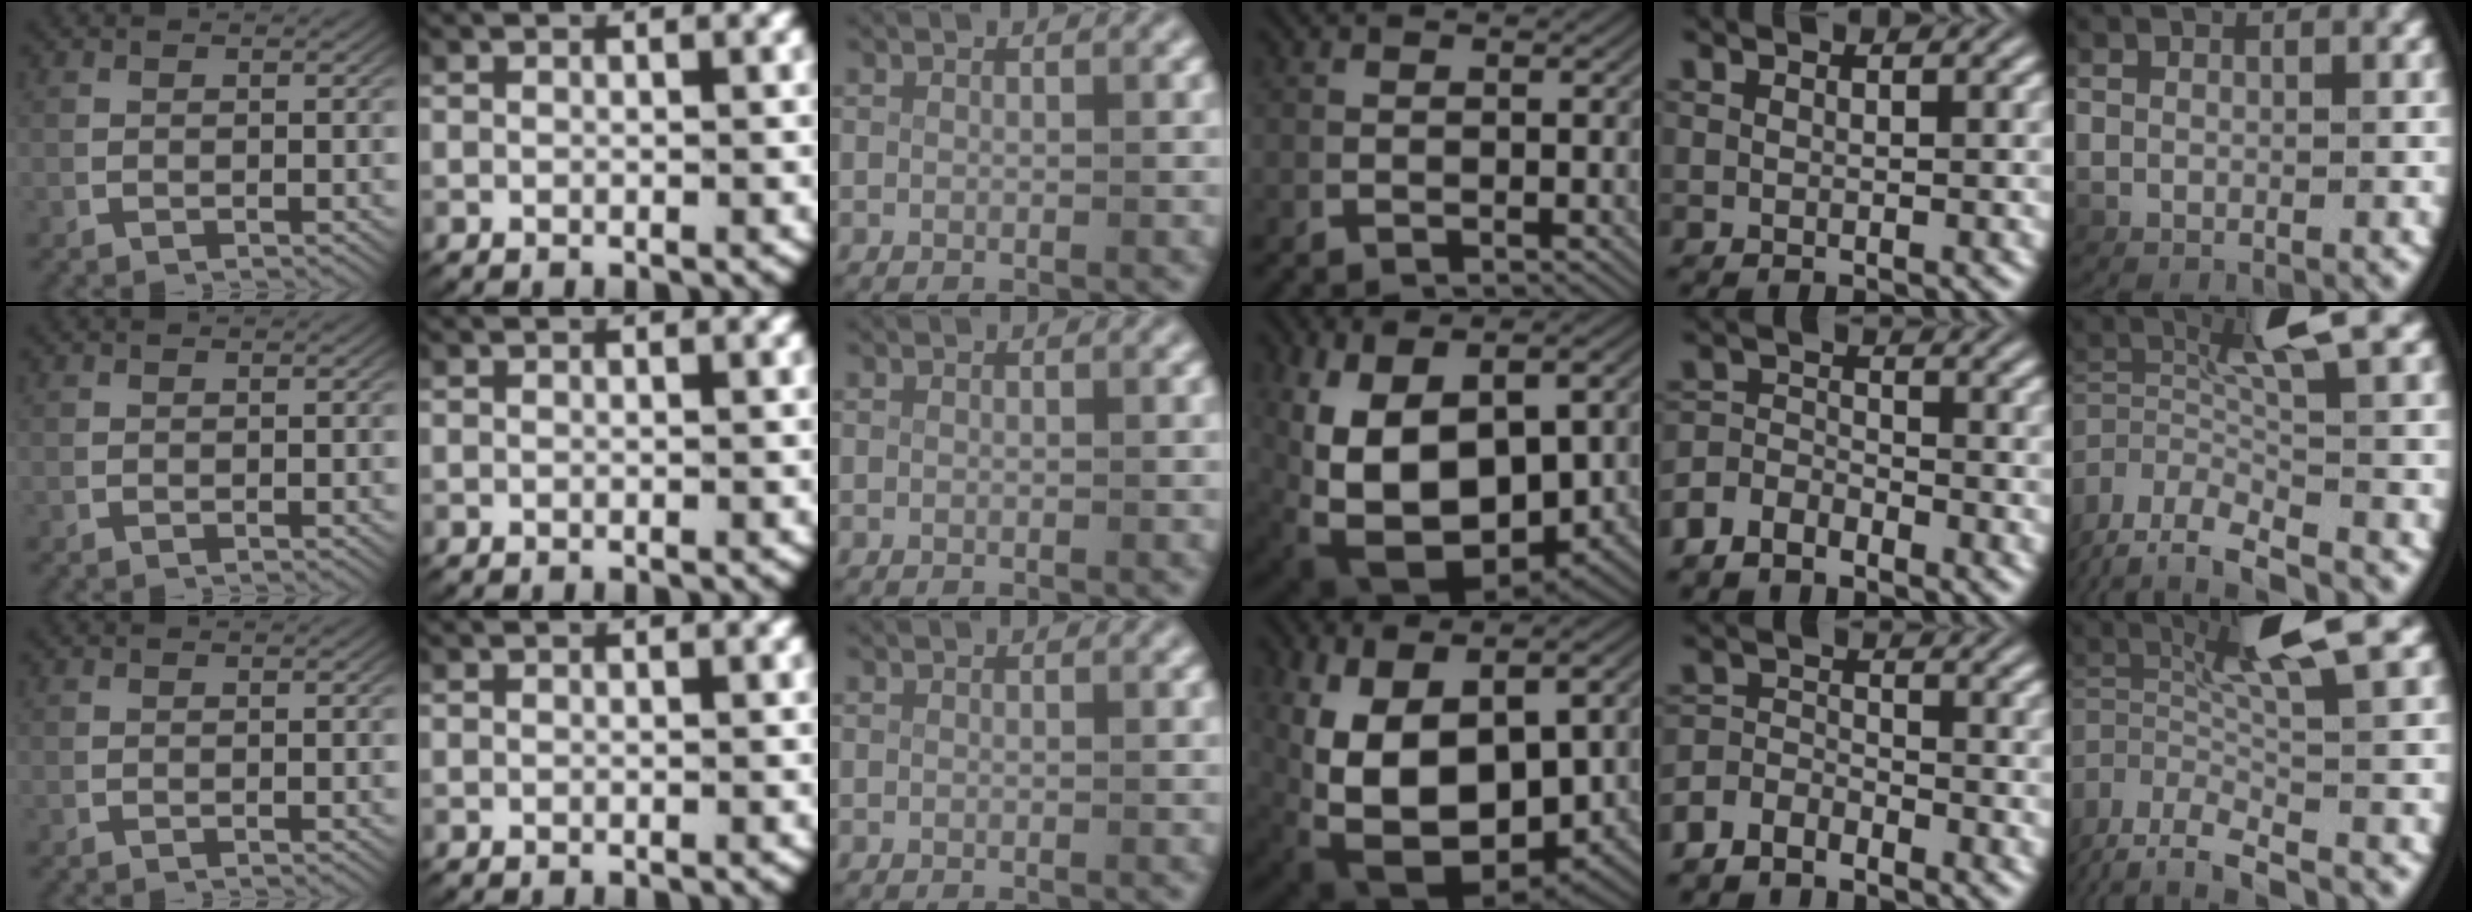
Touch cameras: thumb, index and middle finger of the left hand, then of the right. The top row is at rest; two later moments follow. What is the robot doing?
{"motion": "lift_and_place", "object": "coat"}